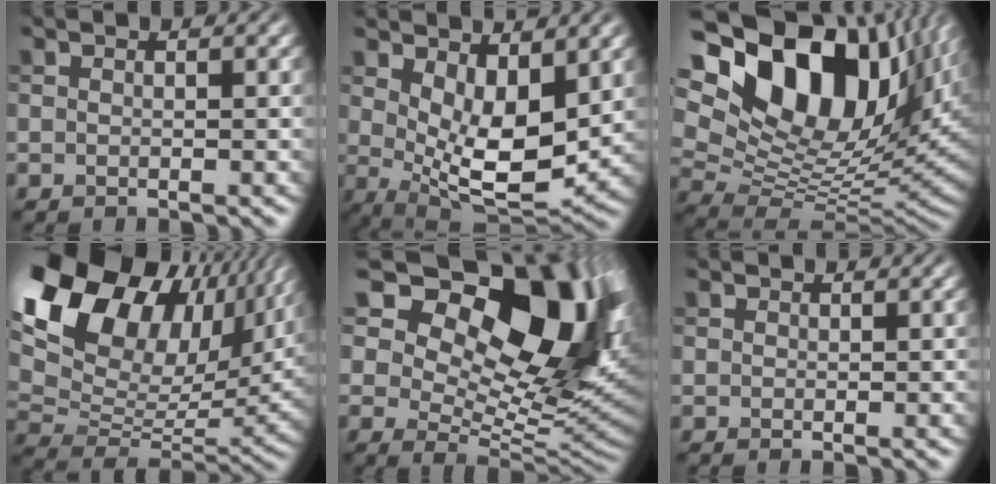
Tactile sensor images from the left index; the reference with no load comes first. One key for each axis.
{"total": 7.8, "fx": 2.1, "fy": 3.7, "fz": 6.6, "tx": -0.116, "ty": -0.023, "tz": 0.042}
{"total": 19.1, "fx": 8.3, "fy": 11.1, "fz": 13.1, "tx": -0.228, "ty": 0.041, "tz": 0.139}
{"total": 18.4, "fx": 9.9, "fy": 10.7, "fz": 11.1, "tx": -0.243, "ty": 0.047, "tz": 0.179}
{"total": 17.0, "fx": 8.2, "fy": 9.3, "fz": 11.6, "tx": -0.179, "ty": 0.021, "tz": 0.141}
{"total": 1.0, "fx": 0.6, "fy": 0.8, "fz": 0.0, "tx": 0.002, "ty": -0.001, "tz": 0.011}